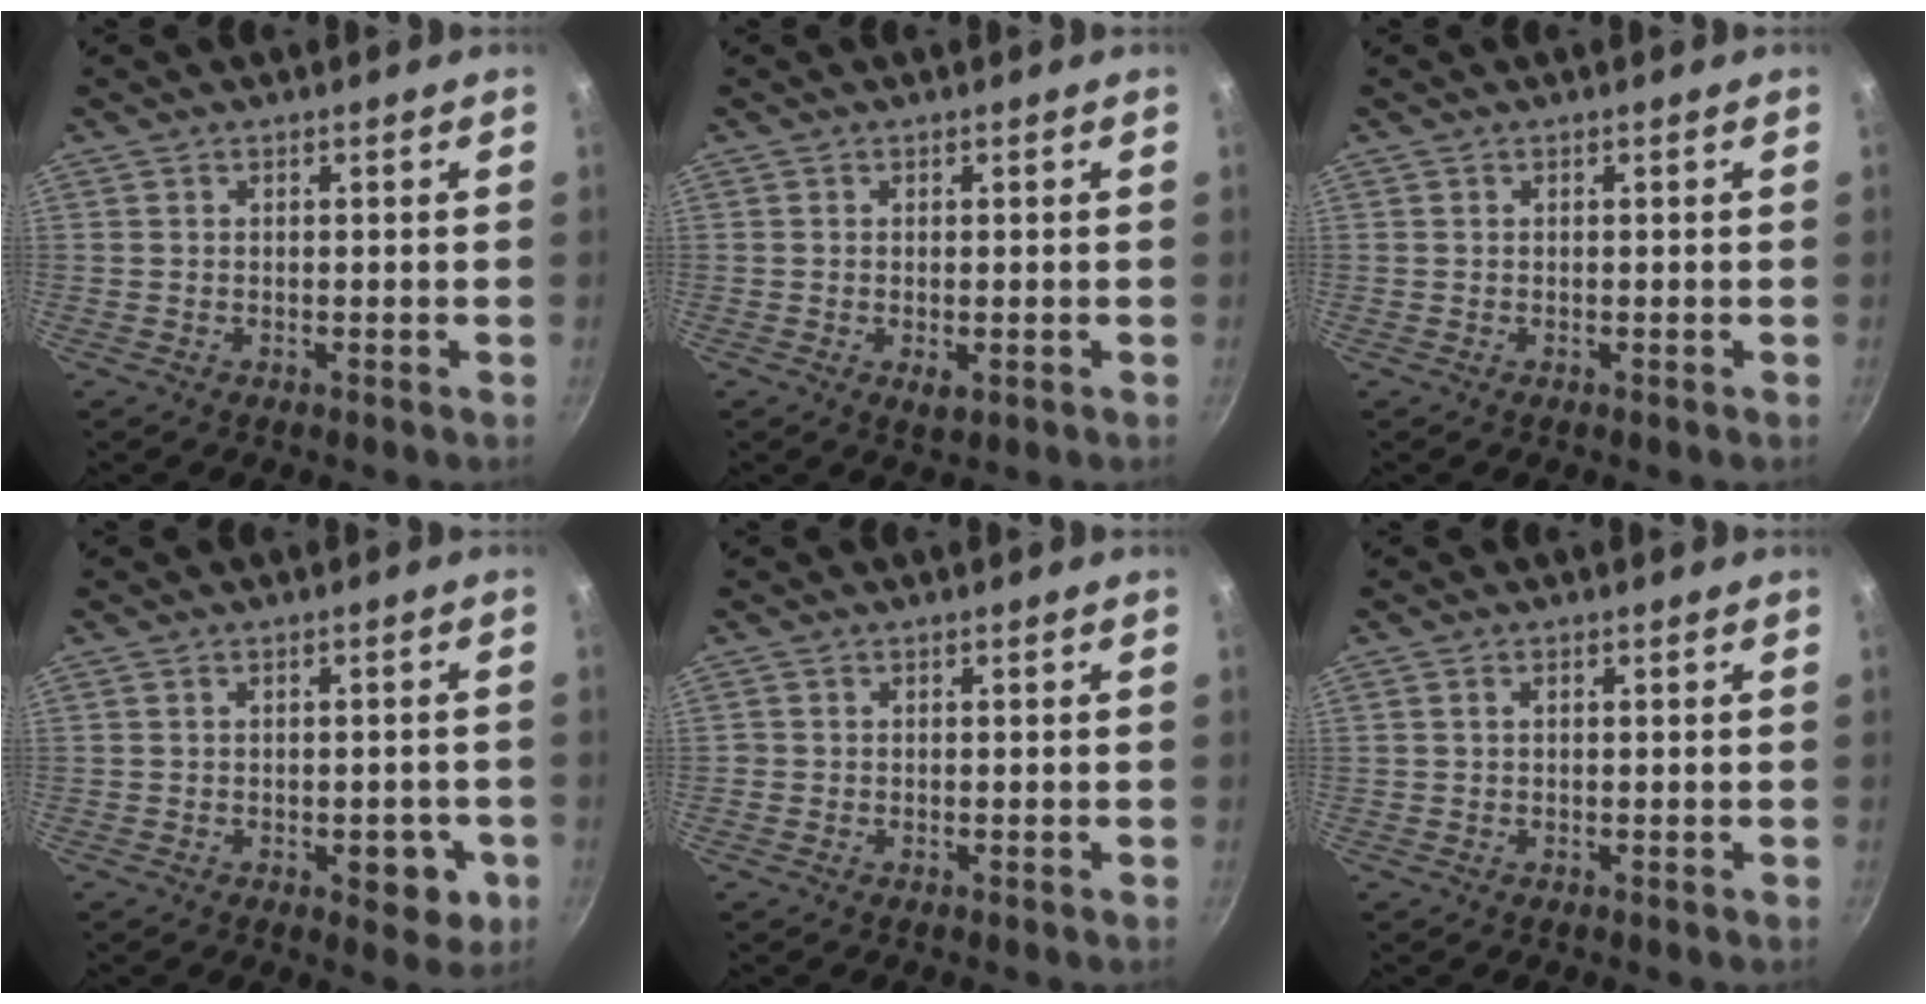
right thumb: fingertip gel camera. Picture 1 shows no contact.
{"total": 2.0, "force": [-0.5, 1.1, 1.7], "torque": [-0.029, -0.006, -0.006]}
{"total": 0.0}
{"total": 6.3, "force": [-1.9, 3.4, 4.9], "torque": [-0.031, 0.009, -0.020]}
{"total": 0.5, "force": [-0.2, 0.5, 0.1], "torque": [0.000, 0.001, -0.005]}
{"total": 0.8, "force": [0.2, 0.6, 0.6], "torque": [-0.010, 0.004, 0.002]}